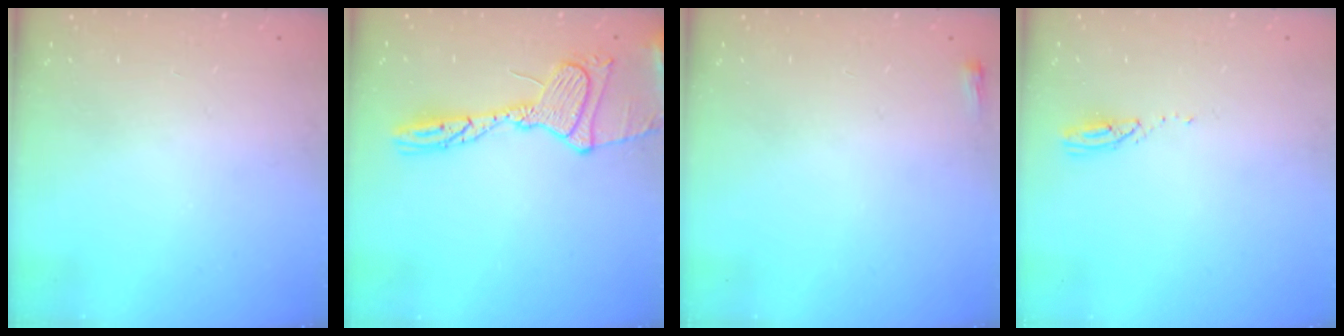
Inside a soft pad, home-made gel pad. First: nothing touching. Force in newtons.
{"total": 17.1, "press": 17.1, "slide": 1.5}
{"total": 2.0, "press": 2.0, "slide": 0.5}
{"total": 3.1, "press": 3.1, "slide": 0.1}